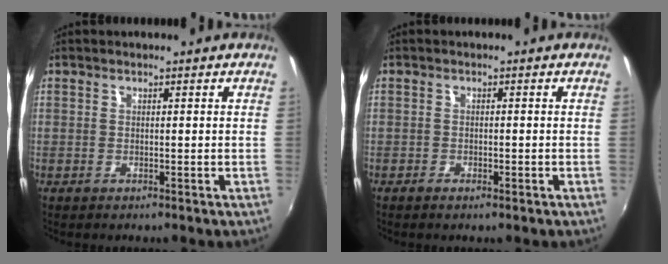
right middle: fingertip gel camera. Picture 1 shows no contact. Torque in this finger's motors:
{"motor_torque": [-0.25, -0.20, -0.07, -0.01]}